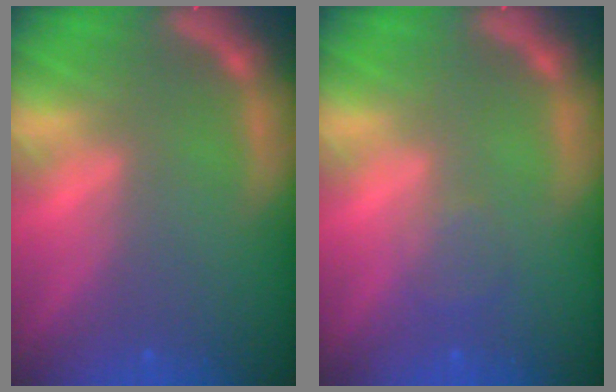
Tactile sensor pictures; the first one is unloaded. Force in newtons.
{"total": 1.5}